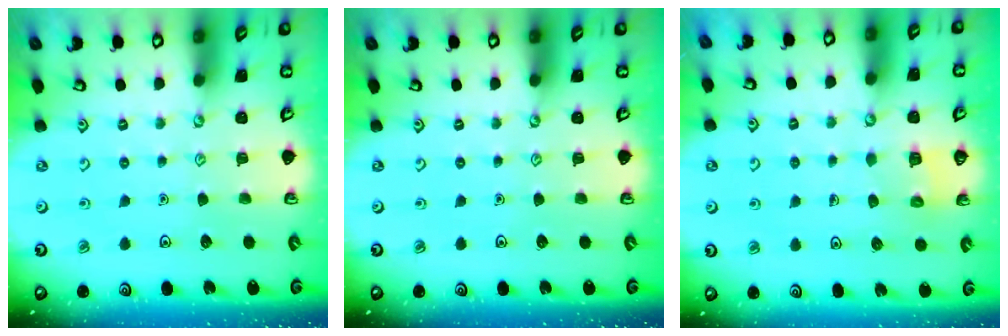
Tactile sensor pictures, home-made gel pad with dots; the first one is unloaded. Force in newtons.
{"total": 0.0}
{"total": 3.9, "press": 3.9, "slide": 0.4}